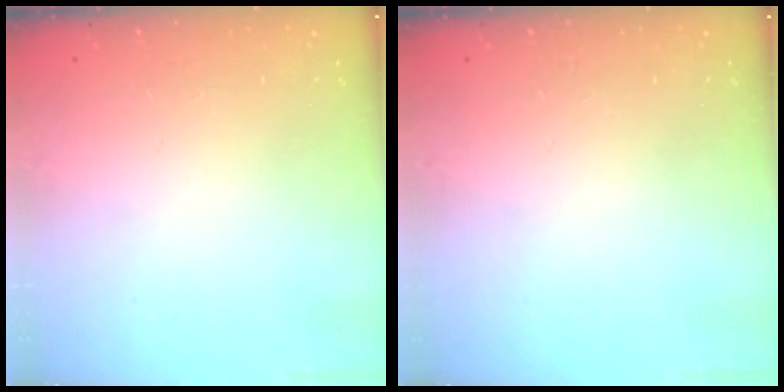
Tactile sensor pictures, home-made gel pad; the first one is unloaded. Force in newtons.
{"total": 0.0}